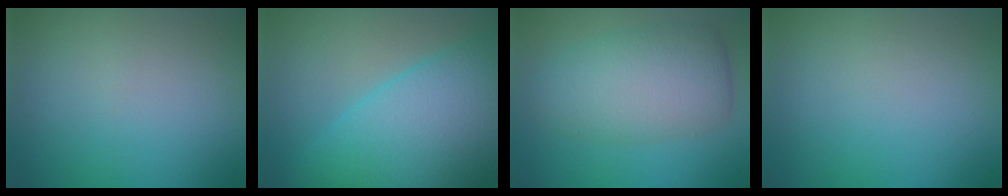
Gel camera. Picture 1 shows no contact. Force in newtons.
{"total": 12.6, "press": 12.6, "slide": 0.4}
{"total": 6.0, "press": 6.0, "slide": 0.1}
{"total": 0.0}